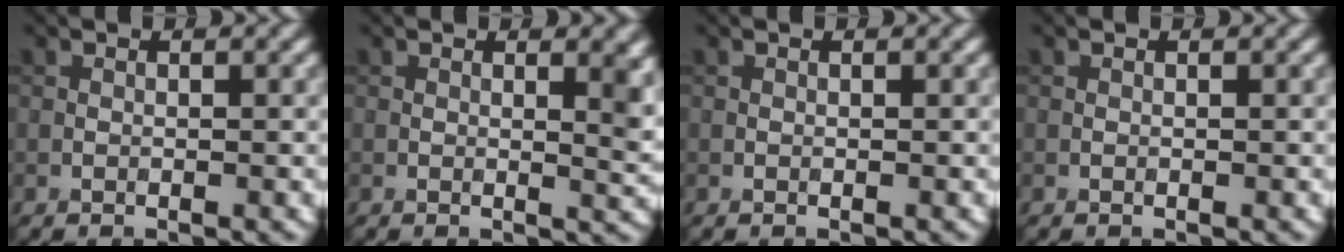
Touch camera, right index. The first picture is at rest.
{"total": 3.0, "force": [0.7, 1.0, 2.7], "torque": [-0.028, 0.000, 0.011]}
{"total": 0.0}
{"total": 0.0}